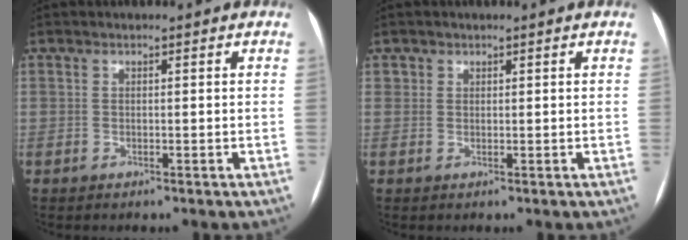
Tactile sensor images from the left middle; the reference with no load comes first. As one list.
[{"total": 0.8, "force": [0.4, 0.7, 0.0], "torque": [0.010, 0.000, 0.002]}]